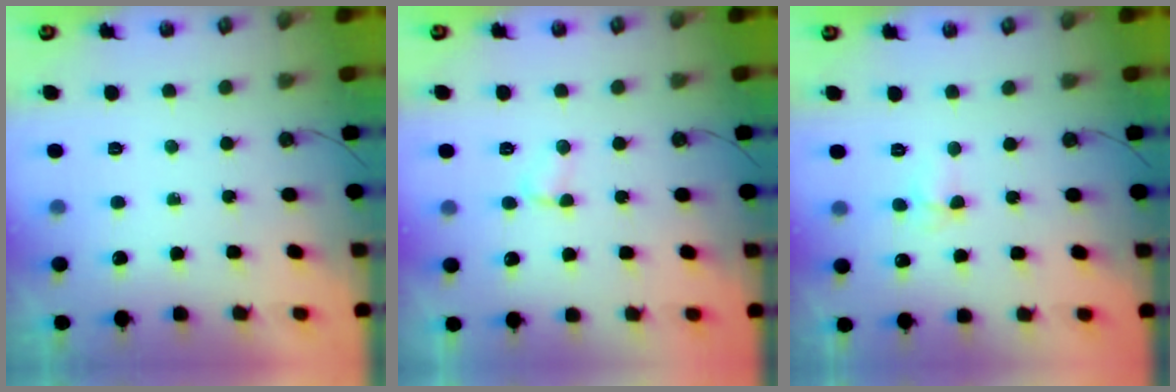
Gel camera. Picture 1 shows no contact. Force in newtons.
{"total": 2.4, "press": 2.4, "slide": 0.3}
{"total": 4.2, "press": 2.8, "slide": 3.1}